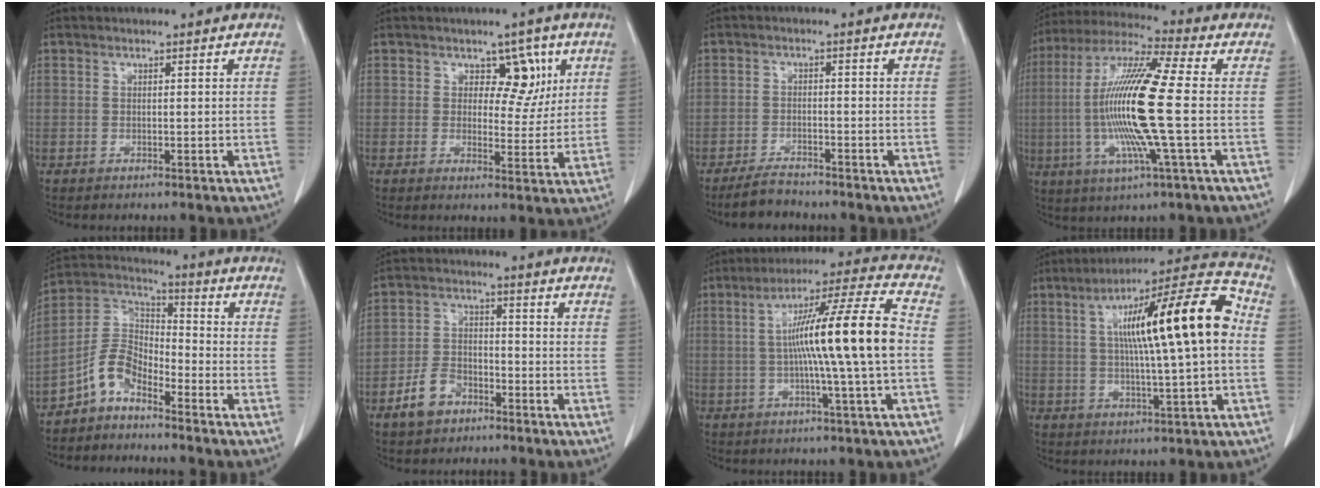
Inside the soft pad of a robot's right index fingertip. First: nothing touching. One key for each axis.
{"total": 5.6, "fx": 2.3, "fy": 3.7, "fz": 3.6, "tx": -0.031, "ty": 0.004, "tz": 0.032}
{"total": 3.7, "fx": -3.4, "fy": 1.1, "fz": 1.0, "tx": -0.023, "ty": -0.005, "tz": -0.060}
{"total": 17.0, "fx": -1.4, "fy": 0.1, "fz": 17.0, "tx": -0.346, "ty": -0.005, "tz": -0.040}
{"total": 7.1, "fx": -5.0, "fy": 3.5, "fz": 3.6, "tx": -0.077, "ty": 0.027, "tz": -0.106}
{"total": 6.5, "fx": -4.0, "fy": 4.1, "fz": 3.1, "tx": -0.072, "ty": 0.011, "tz": -0.070}
{"total": 15.3, "fx": -0.1, "fy": -1.4, "fz": 15.3, "tx": -0.248, "ty": 0.011, "tz": -0.009}
{"total": 18.6, "fx": 2.5, "fy": 1.4, "fz": 18.3, "tx": -0.281, "ty": 0.031, "tz": 0.031}